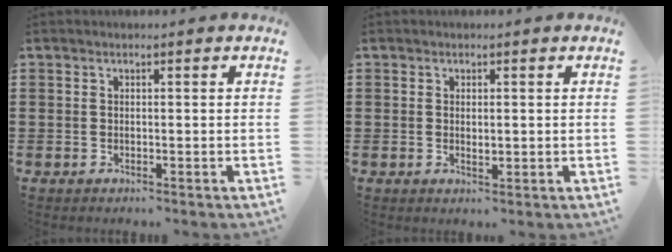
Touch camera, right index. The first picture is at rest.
{"total": 1.1, "force": [0.1, 0.5, 1.0], "torque": [-0.020, 0.003, 0.002]}